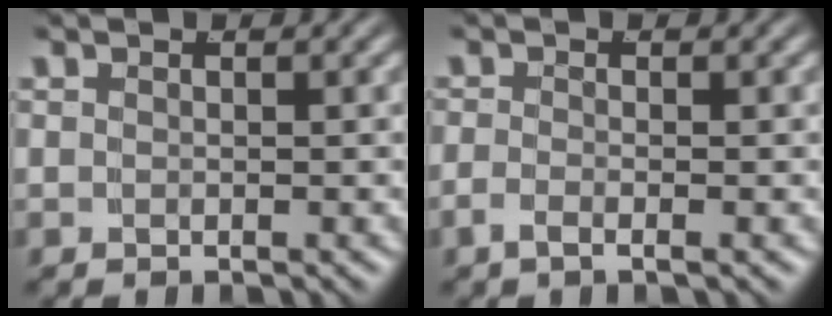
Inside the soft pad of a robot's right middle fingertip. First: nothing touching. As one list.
[{"total": 1.5, "force": [-1.0, 0.1, 1.1], "torque": [-0.028, -0.009, -0.015]}]